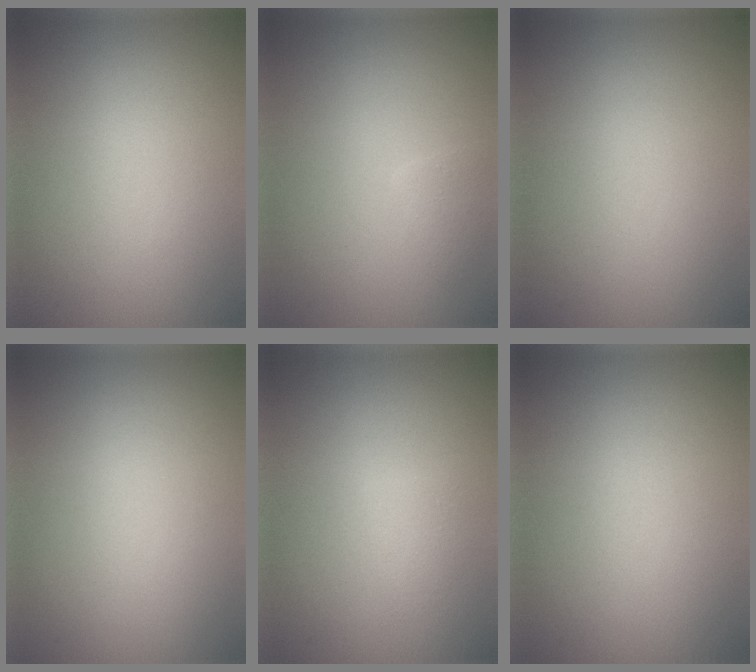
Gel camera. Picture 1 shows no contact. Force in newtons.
{"total": 1.1, "press": 1.1, "slide": 0.0}
{"total": 0.0}
{"total": 0.0}
{"total": 1.0, "press": 1.0, "slide": 0.2}
{"total": 0.0}